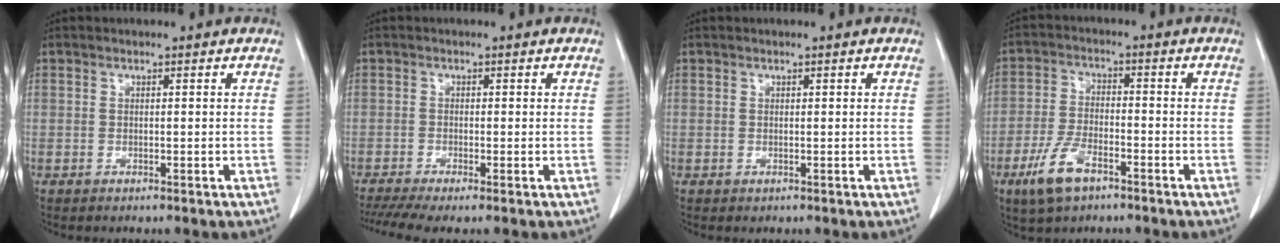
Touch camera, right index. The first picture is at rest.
{"total": 5.1, "force": [-3.4, 0.7, 3.8], "torque": [-0.069, -0.007, -0.062]}
{"total": 0.0}
{"total": 7.6, "force": [-4.6, 3.0, 5.3], "torque": [-0.119, -0.006, -0.085]}